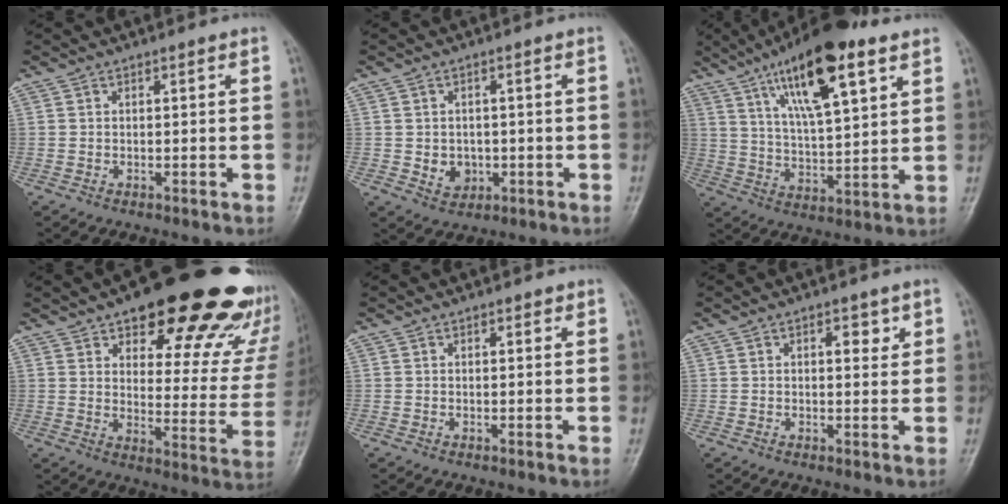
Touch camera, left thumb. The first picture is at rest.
{"total": 4.2, "force": [-0.6, 3.6, 2.0], "torque": [-0.015, 0.001, -0.001]}
{"total": 18.6, "force": [9.9, 5.6, 14.7], "torque": [-0.224, -0.028, 0.170]}
{"total": 28.3, "force": [18.7, 10.7, 18.3], "torque": [-0.198, -0.072, 0.242]}
{"total": 0.8, "force": [0.6, 0.5, 0.3], "torque": [0.004, -0.002, 0.003]}
{"total": 3.1, "force": [1.4, 1.7, 2.2], "torque": [-0.014, -0.004, 0.017]}